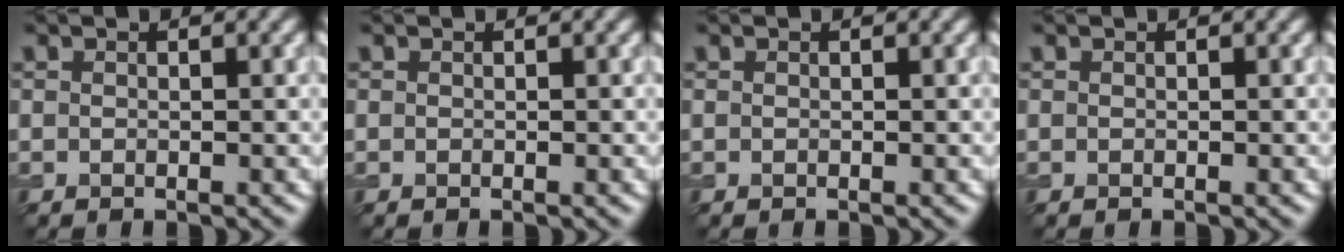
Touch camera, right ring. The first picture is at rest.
{"total": 0.0}
{"total": 0.0}
{"total": 0.0}